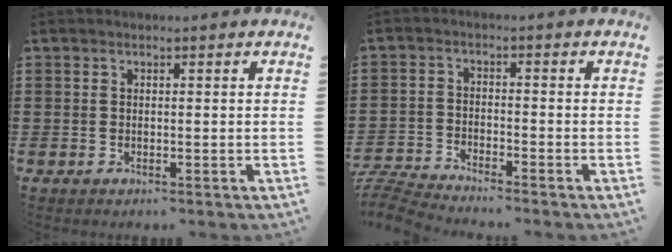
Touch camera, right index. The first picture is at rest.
{"total": 4.4, "force": [-4.4, -0.1, 0.4], "torque": [-0.030, -0.009, -0.095]}